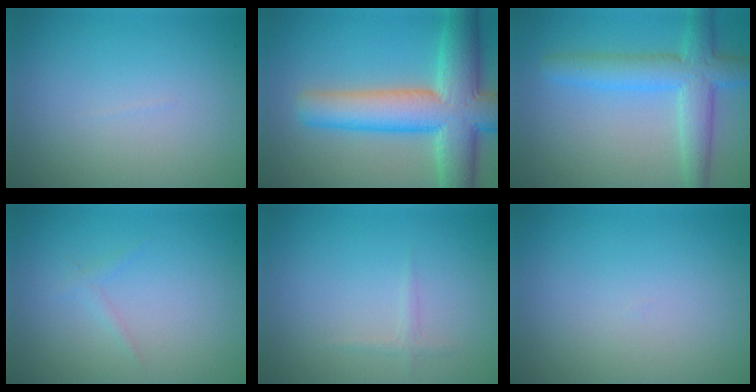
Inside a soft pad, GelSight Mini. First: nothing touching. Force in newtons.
{"total": 10.5, "press": 10.5, "slide": 0.6}
{"total": 5.4, "press": 5.4, "slide": 0.3}
{"total": 0.7, "press": 0.7, "slide": 0.1}
{"total": 0.7, "press": 0.7, "slide": 0.1}
{"total": 0.0}